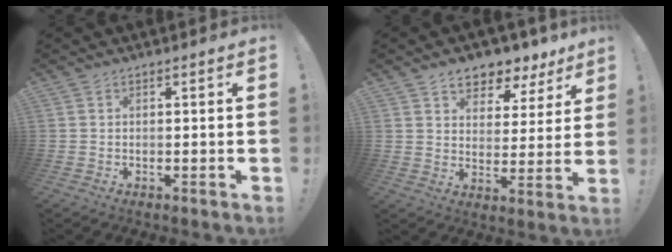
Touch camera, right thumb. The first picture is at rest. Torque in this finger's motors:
{"motor_torque": [0.19, 1.93, 0.21, 0.00, 0.00]}